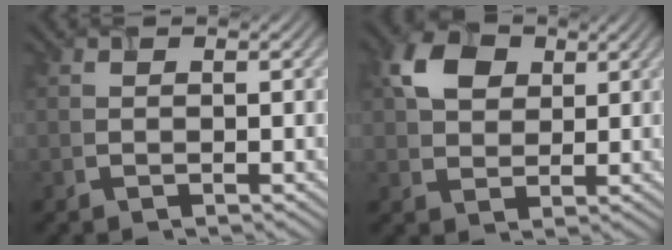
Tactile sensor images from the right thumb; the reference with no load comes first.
{"total": 5.2, "force": [1.9, 3.8, 2.9], "torque": [-0.063, 0.011, 0.038]}